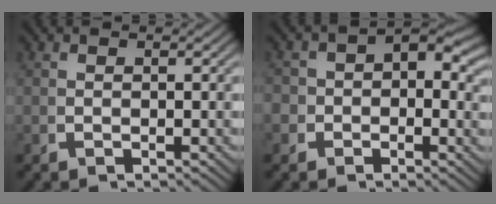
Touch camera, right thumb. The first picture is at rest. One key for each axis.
{"total": 4.5, "fx": -0.3, "fy": 3.7, "fz": 2.5, "tx": -0.037, "ty": -0.007, "tz": -0.010}